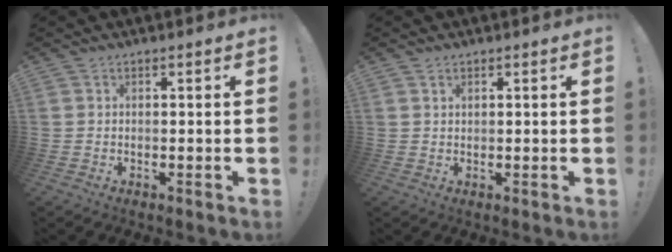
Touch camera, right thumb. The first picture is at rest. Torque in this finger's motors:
{"motor_torque": [-0.05, 0.06, 0.04, 0.01, 0.02]}